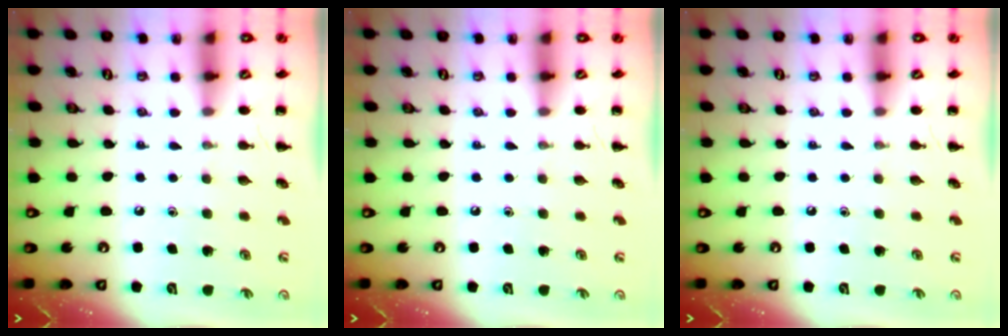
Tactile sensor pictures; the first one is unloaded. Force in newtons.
{"total": 0.0}
{"total": 0.0}